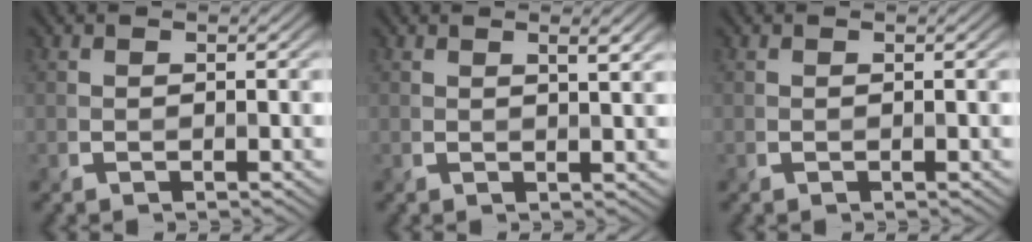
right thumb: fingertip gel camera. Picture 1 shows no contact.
{"total": 2.2, "force": [1.1, 0.4, 1.8], "torque": [-0.028, 0.001, 0.018]}
{"total": 0.0}